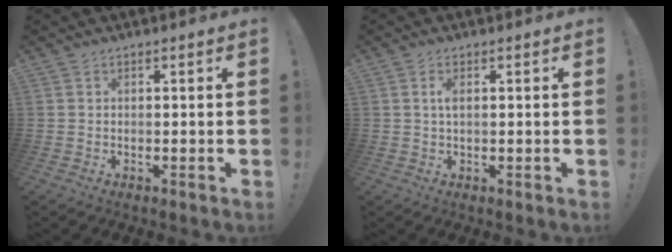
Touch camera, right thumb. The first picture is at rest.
{"total": 2.0, "force": [0.3, 0.7, 1.9], "torque": [-0.033, 0.002, 0.001]}